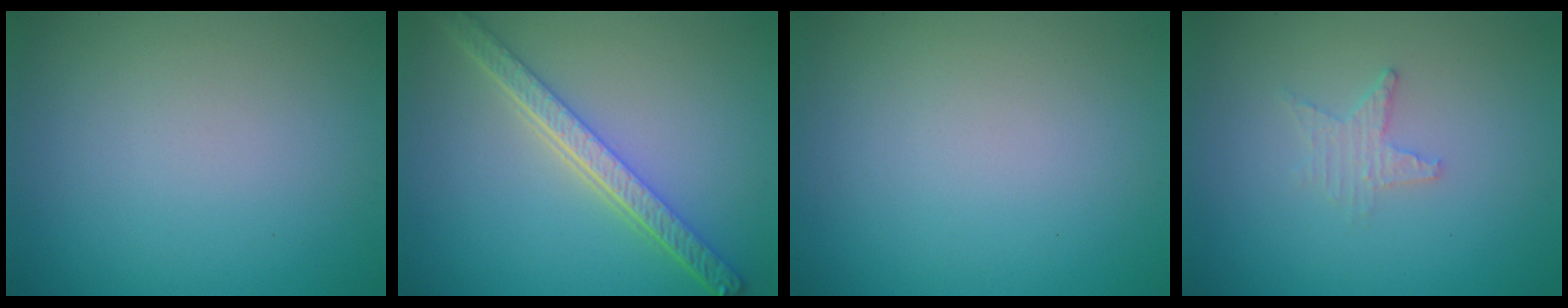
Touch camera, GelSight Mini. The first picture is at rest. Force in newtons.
{"total": 5.1, "press": 4.0, "slide": 3.1}
{"total": 0.0}
{"total": 1.5, "press": 1.4, "slide": 0.3}